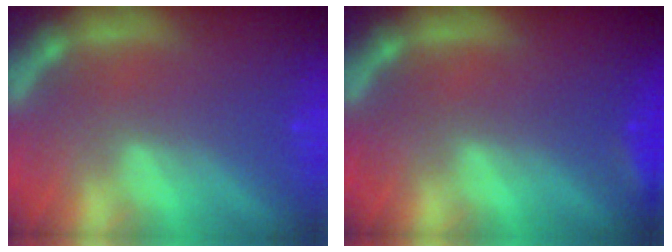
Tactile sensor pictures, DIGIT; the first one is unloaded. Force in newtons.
{"total": 1.9}